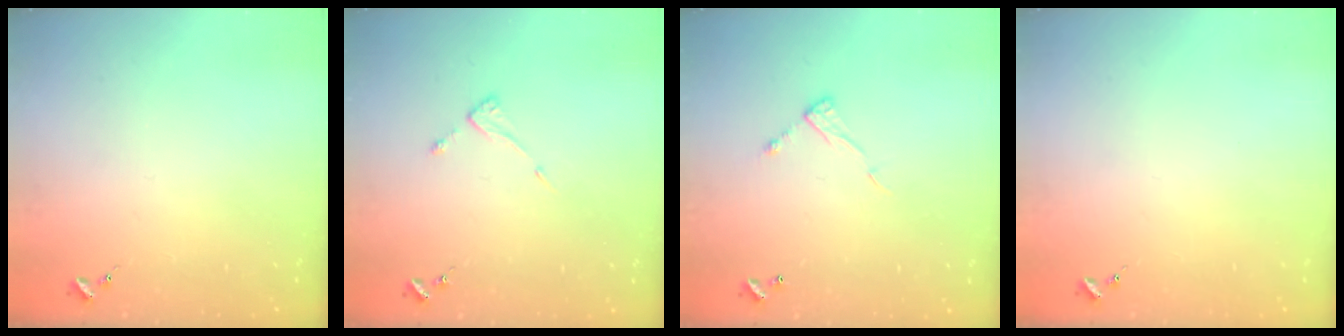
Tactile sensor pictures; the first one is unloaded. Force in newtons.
{"total": 3.6, "press": 3.6, "slide": 0.4}
{"total": 6.6, "press": 6.6, "slide": 0.3}
{"total": 0.0}